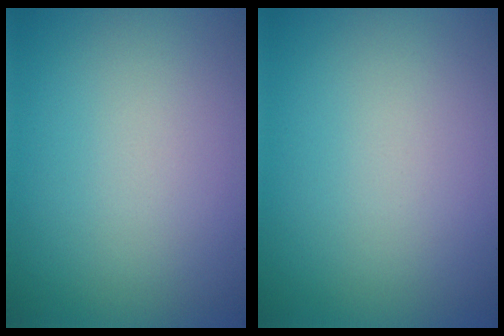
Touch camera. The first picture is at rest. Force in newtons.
{"total": 0.0}